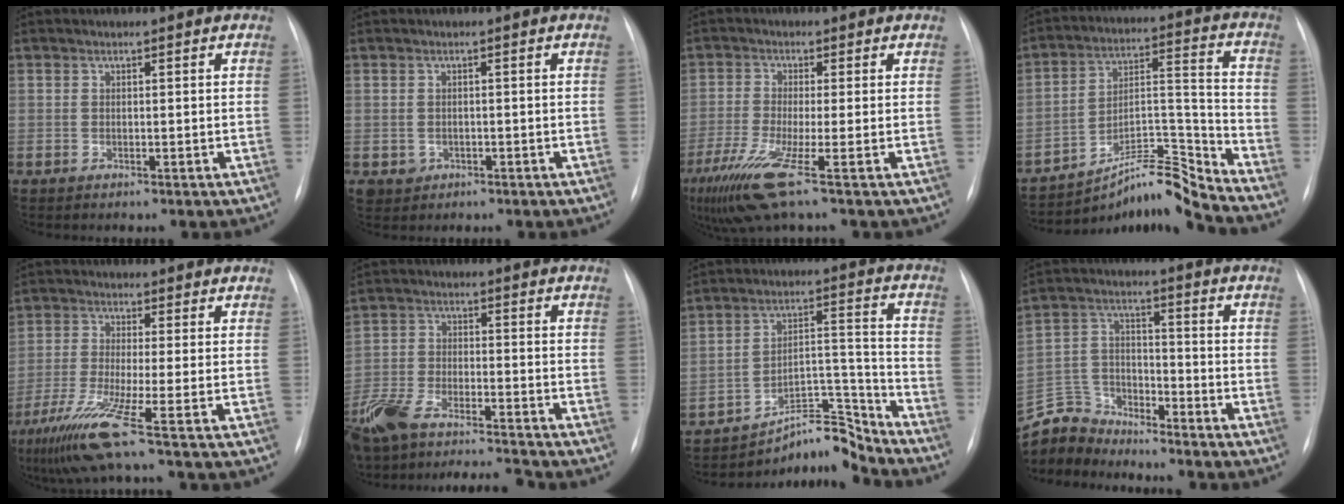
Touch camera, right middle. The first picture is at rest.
{"total": 2.2, "force": [-0.7, 2.1, 0.3], "torque": [0.000, 0.005, -0.003]}
{"total": 8.8, "force": [-4.8, 0.0, 7.3], "torque": [-0.147, -0.031, -0.095]}
{"total": 10.4, "force": [-10.0, -1.3, 2.6], "torque": [-0.039, 0.052, -0.169]}
{"total": 8.2, "force": [-4.7, -1.4, 6.6], "torque": [-0.133, -0.033, -0.096]}
{"total": 13.6, "force": [-12.0, 1.5, 6.1], "torque": [-0.124, 0.005, -0.210]}
{"total": 8.7, "force": [-8.7, 0.5, 0.5], "torque": [0.001, 0.070, -0.145]}
{"total": 9.2, "force": [-9.0, 2.1, -0.1], "torque": [-0.002, 0.013, -0.180]}